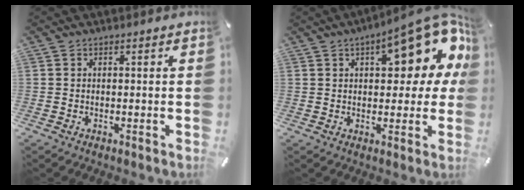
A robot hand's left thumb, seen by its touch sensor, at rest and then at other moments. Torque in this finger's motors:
{"motor_torque": [2.37, 2.43, 0.40, -0.05, 0.11]}